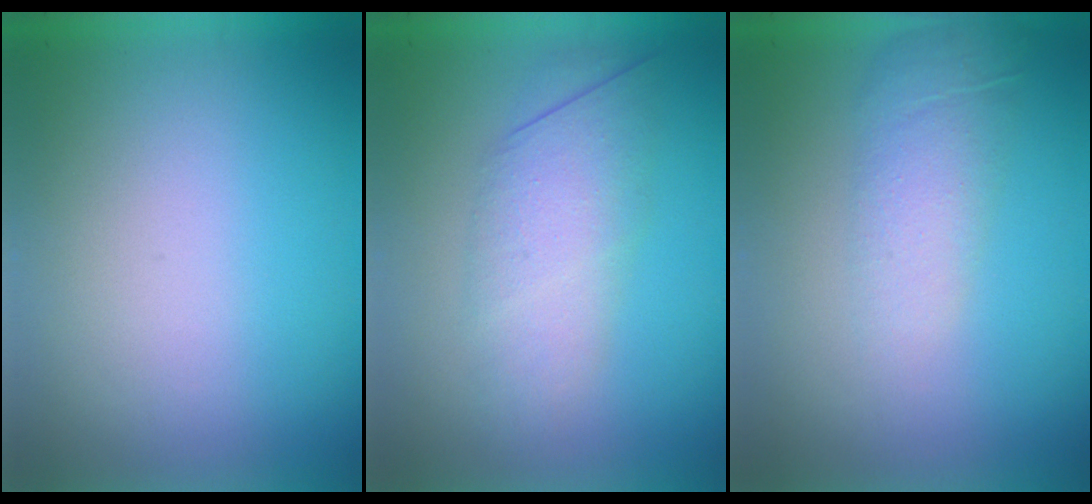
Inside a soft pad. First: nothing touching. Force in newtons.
{"total": 3.0}
{"total": 1.0}